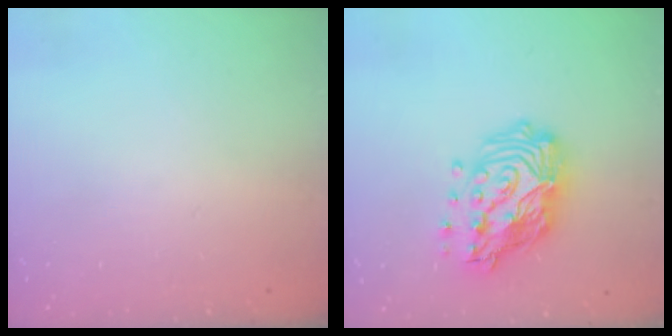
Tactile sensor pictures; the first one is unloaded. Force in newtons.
{"total": 18.6, "press": 18.5, "slide": 1.9}